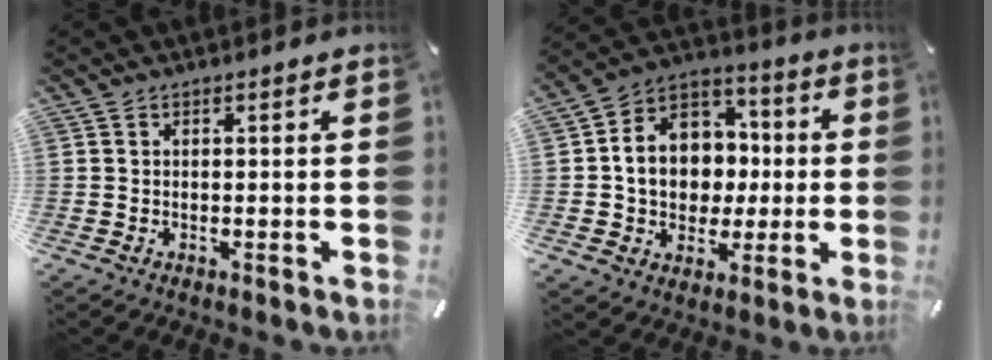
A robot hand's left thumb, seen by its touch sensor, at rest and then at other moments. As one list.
[{"total": 13.4, "force": [-1.1, 11.9, 6.1], "torque": [-0.118, 0.006, -0.015]}]